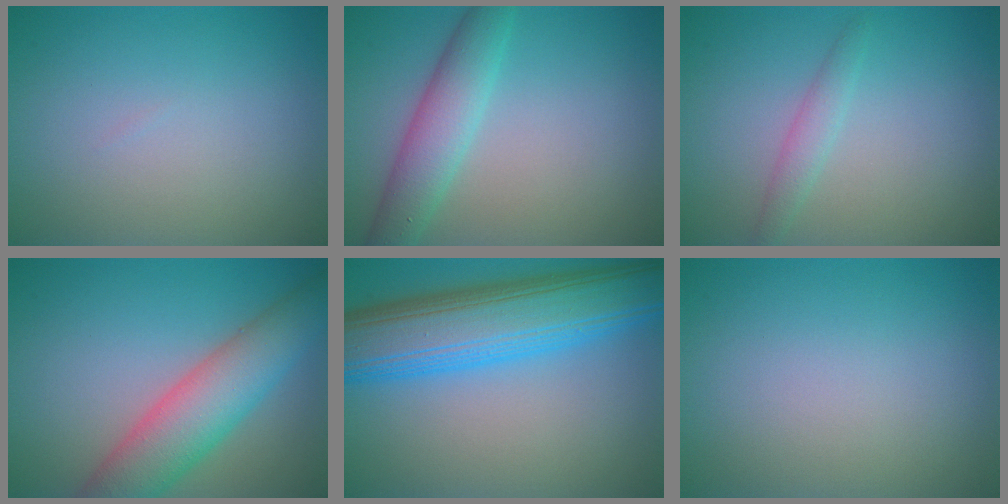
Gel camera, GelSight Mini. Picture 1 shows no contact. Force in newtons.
{"total": 4.3, "press": 4.3, "slide": 0.2}
{"total": 1.5, "press": 1.5, "slide": 0.1}
{"total": 7.2, "press": 7.2, "slide": 0.3}
{"total": 10.9, "press": 10.9, "slide": 0.2}
{"total": 0.0}